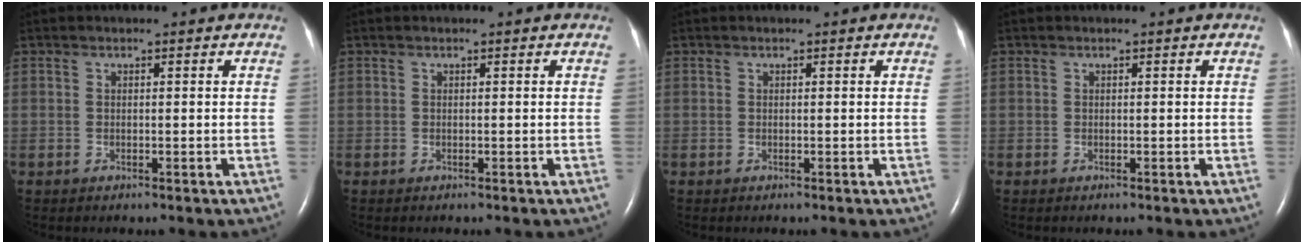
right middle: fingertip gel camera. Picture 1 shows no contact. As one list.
[{"total": 0.0}, {"total": 0.0}, {"total": 0.0}]